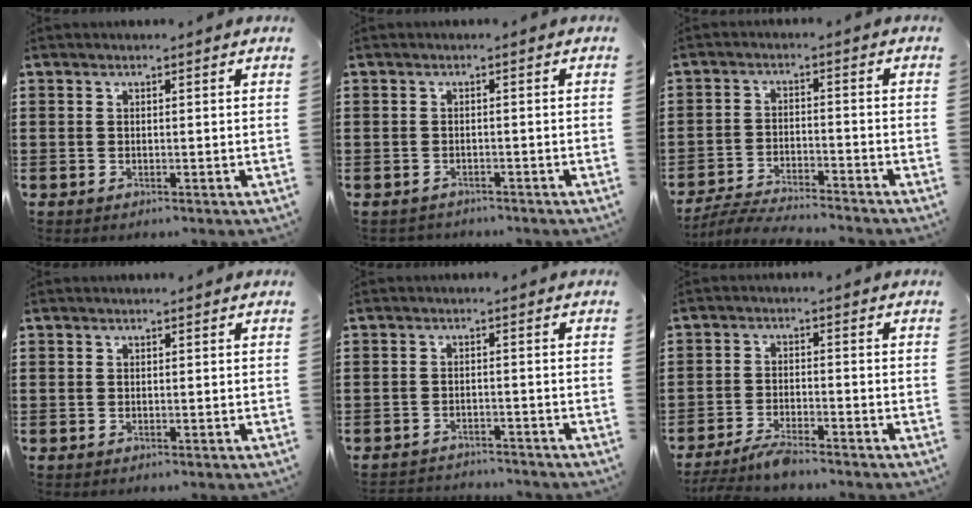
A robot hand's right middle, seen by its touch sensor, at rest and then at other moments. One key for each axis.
{"total": 1.0, "fx": -1.0, "fy": 0.1, "fz": -0.1, "tx": -0.004, "ty": -0.001, "tz": -0.021}
{"total": 5.1, "fx": -4.9, "fy": 0.2, "fz": 1.2, "tx": -0.035, "ty": -0.006, "tz": -0.101}
{"total": 0.0}
{"total": 2.3, "fx": -2.3, "fy": 0.1, "fz": 0.1, "tx": -0.009, "ty": -0.003, "tz": -0.048}
{"total": 3.8, "fx": -3.4, "fy": 0.2, "fz": 1.7, "tx": -0.044, "ty": -0.006, "tz": -0.069}